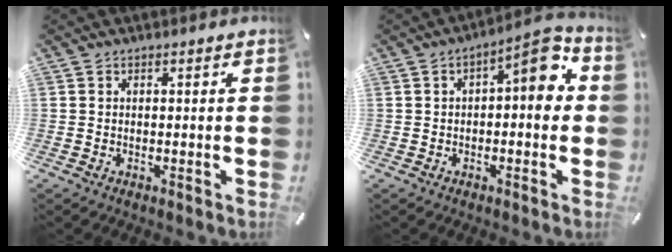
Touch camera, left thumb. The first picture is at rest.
{"total": 9.1, "force": [1.6, 3.6, 8.2], "torque": [-0.104, -0.016, 0.018]}